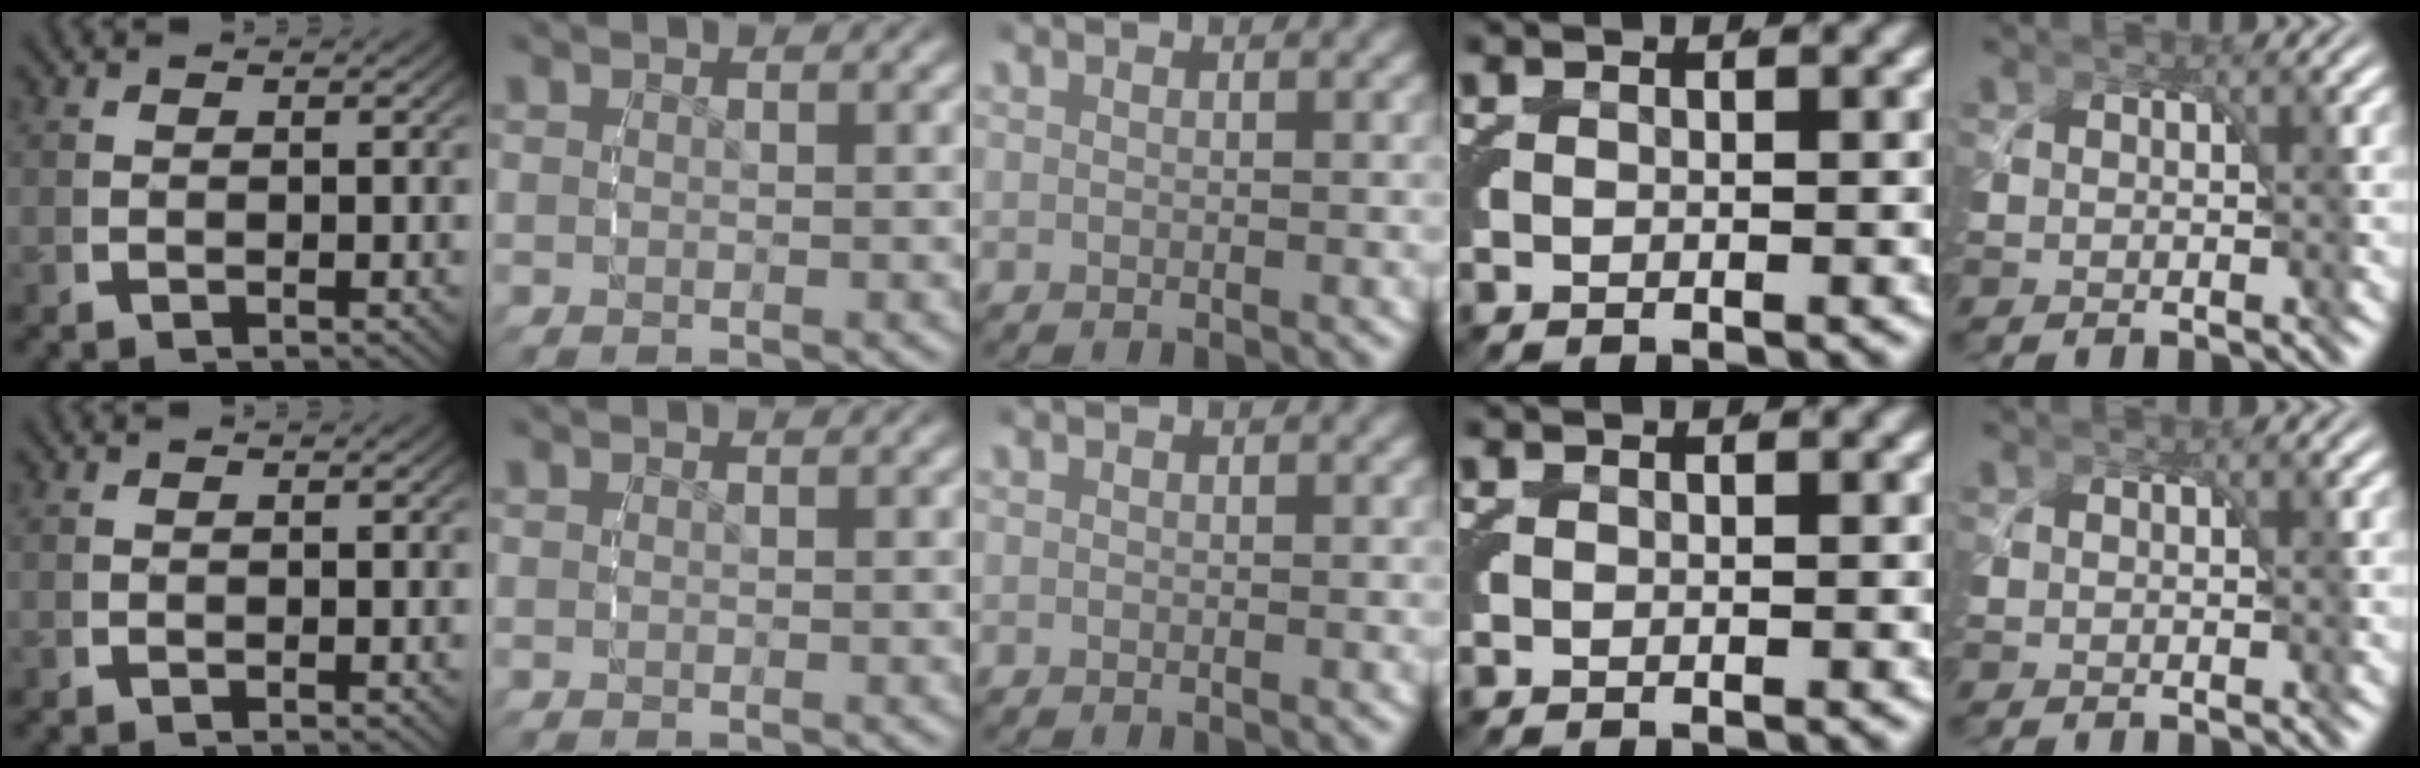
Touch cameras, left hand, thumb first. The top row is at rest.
{}